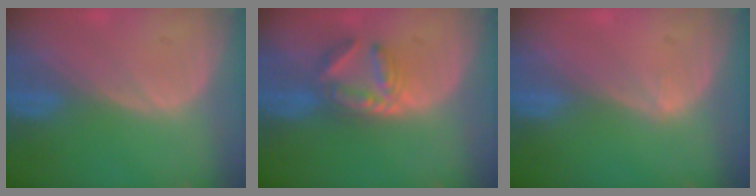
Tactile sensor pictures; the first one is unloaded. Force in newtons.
{"total": 5.9, "press": 5.3, "slide": 2.5}
{"total": 0.6, "press": 0.4, "slide": 0.5}